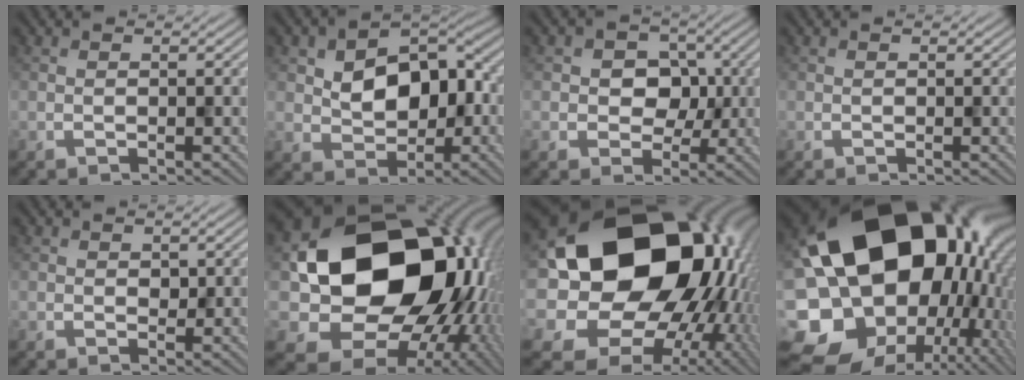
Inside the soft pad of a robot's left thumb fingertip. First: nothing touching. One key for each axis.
{"total": 8.3, "fx": 1.2, "fy": 5.9, "fz": 5.6, "tx": -0.094, "ty": 0.010, "tz": 0.016}
{"total": 4.3, "fx": 0.6, "fy": 3.9, "fz": 1.7, "tx": -0.011, "ty": 0.005, "tz": -0.004}
{"total": 0.0}
{"total": 1.0, "fx": 0.7, "fy": 0.7, "fz": 0.1, "tx": -0.002, "ty": 0.002, "tz": 0.015}
{"total": 20.8, "fx": 1.7, "fy": 16.9, "fz": 11.9, "tx": -0.251, "ty": -0.047, "tz": 0.070}
{"total": 22.2, "fx": 3.8, "fy": 18.1, "fz": 12.3, "tx": -0.237, "ty": -0.023, "tz": 0.074}
{"total": 22.2, "fx": 1.1, "fy": 17.7, "fz": 13.3, "tx": -0.286, "ty": -0.078, "tz": 0.057}